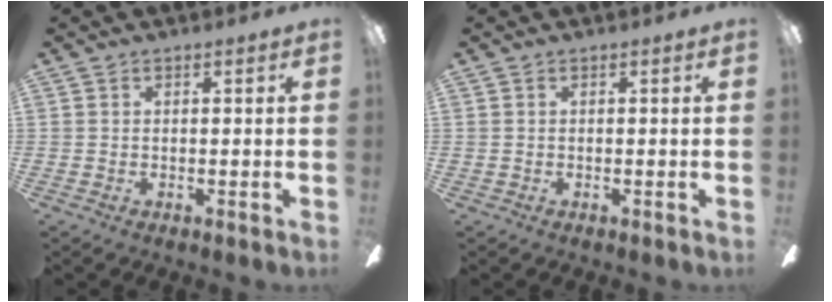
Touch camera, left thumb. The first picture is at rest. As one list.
[{"total": 0.0}]